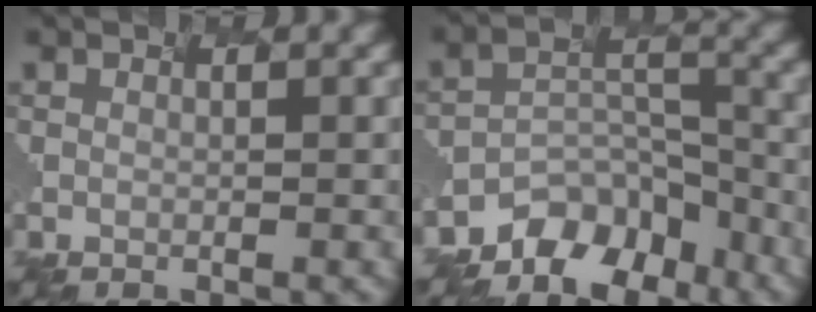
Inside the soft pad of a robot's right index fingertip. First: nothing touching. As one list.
[{"total": 8.0, "force": [-7.4, 2.6, 1.1], "torque": [-0.029, -0.011, -0.104]}]